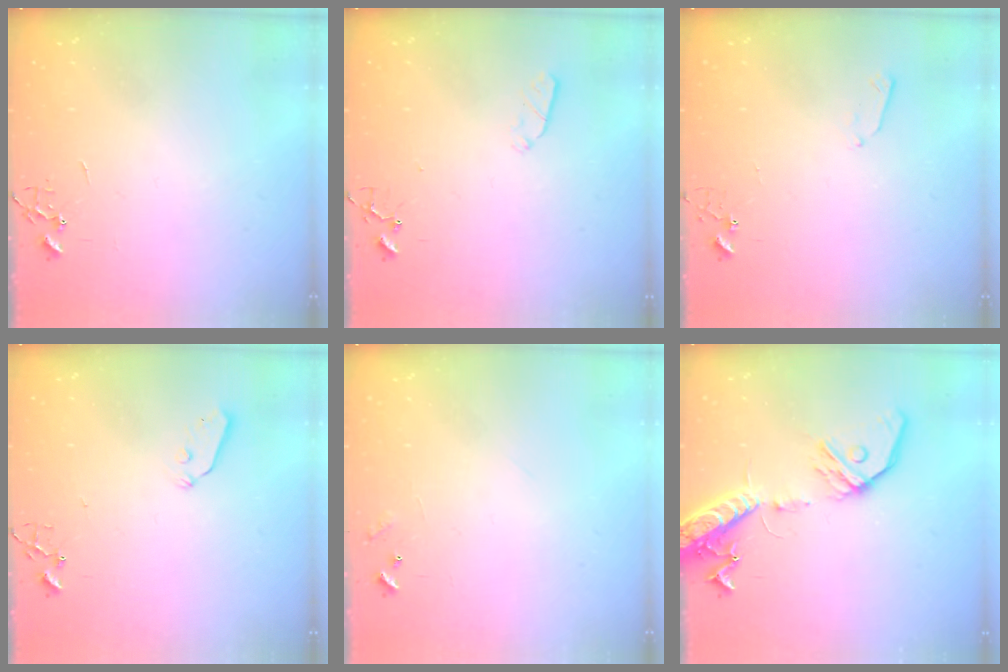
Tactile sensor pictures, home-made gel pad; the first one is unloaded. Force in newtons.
{"total": 3.6, "press": 3.6, "slide": 0.5}
{"total": 3.7, "press": 3.6, "slide": 0.5}
{"total": 4.3, "press": 4.3, "slide": 0.7}
{"total": 6.9, "press": 6.9, "slide": 0.4}
{"total": 17.0, "press": 16.7, "slide": 3.3}